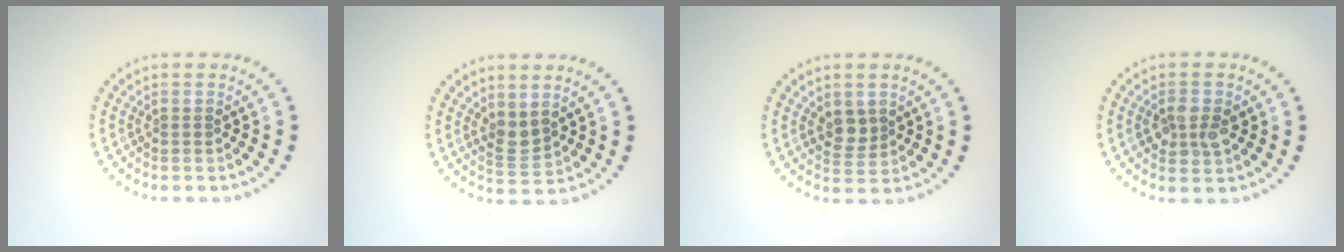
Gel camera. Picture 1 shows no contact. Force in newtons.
{"total": 2.0, "press": 1.6, "slide": 1.2}
{"total": 2.0, "press": 1.8, "slide": 0.9}
{"total": 2.5, "press": 2.5, "slide": 0.1}